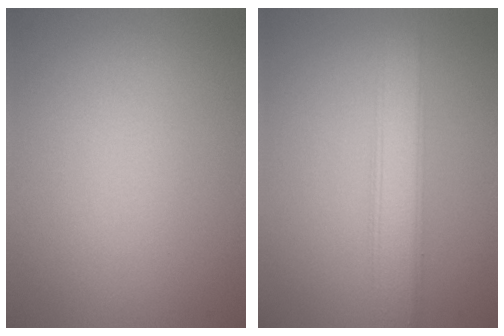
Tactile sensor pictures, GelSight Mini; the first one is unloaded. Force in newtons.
{"total": 3.9, "press": 3.9, "slide": 0.1}